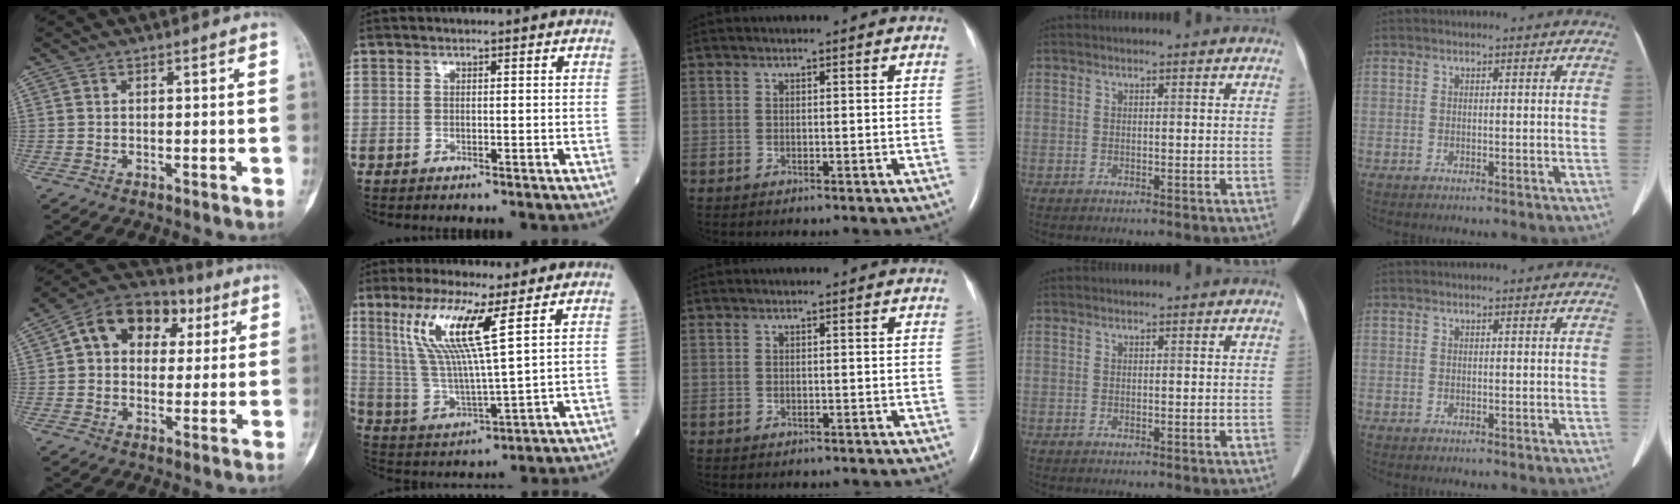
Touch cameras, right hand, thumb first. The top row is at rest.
{"thumb": {"total": 14.1, "force": [3.9, 10.5, 8.6], "torque": [-0.094, 0.021, 0.052]}, "index": {"total": 12.0, "force": [5.6, 0.1, 10.7], "torque": [-0.231, -0.003, 0.113]}, "middle": {"total": 1.1, "force": [-0.9, 0.4, 0.3], "torque": [-0.011, -0.001, -0.010]}}